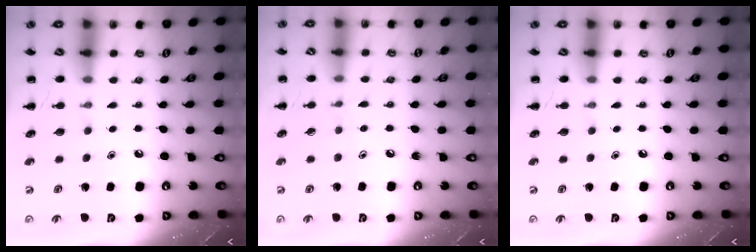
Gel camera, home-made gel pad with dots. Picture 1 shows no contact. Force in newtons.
{"total": 2.9, "press": 2.6, "slide": 1.2}
{"total": 0.0}